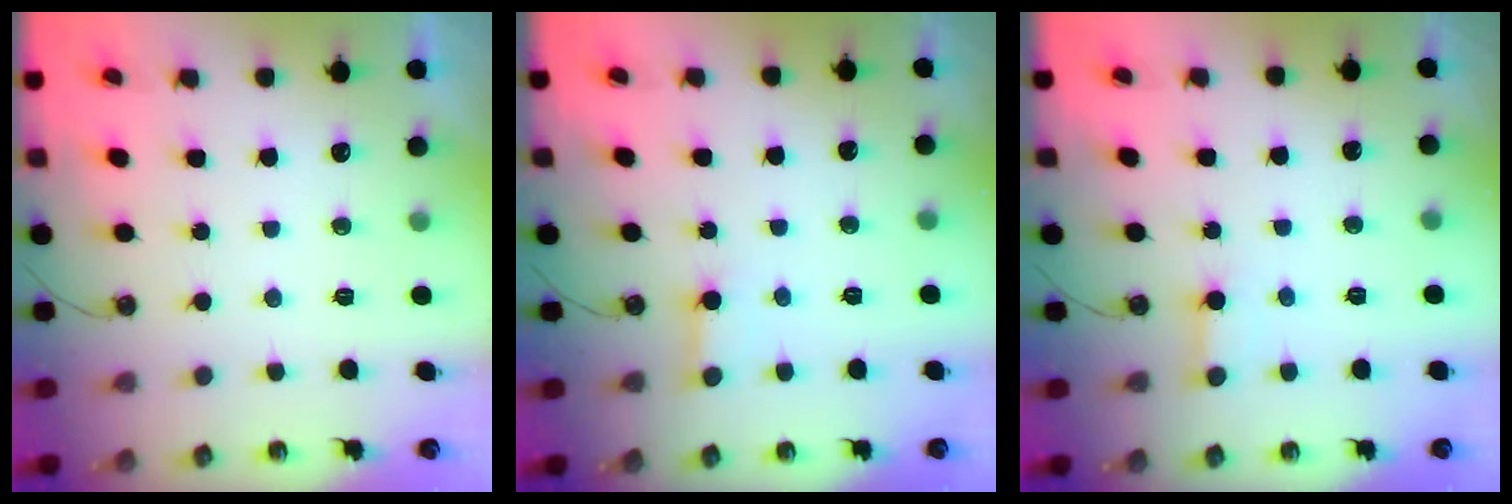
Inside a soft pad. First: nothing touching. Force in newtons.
{"total": 2.4, "press": 2.4, "slide": 0.0}
{"total": 2.3, "press": 2.3, "slide": 0.2}